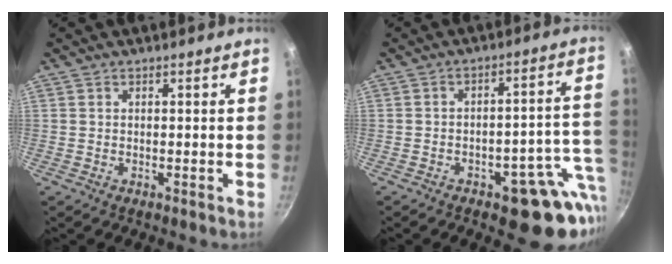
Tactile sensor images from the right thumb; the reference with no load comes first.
{"total": 14.4, "force": [-4.7, 7.4, 11.4], "torque": [-0.067, 0.038, -0.052]}